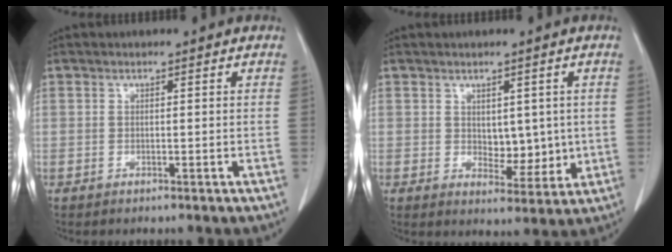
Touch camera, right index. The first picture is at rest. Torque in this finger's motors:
{"motor_torque": [0.09, 0.11, 0.08, 0.02]}